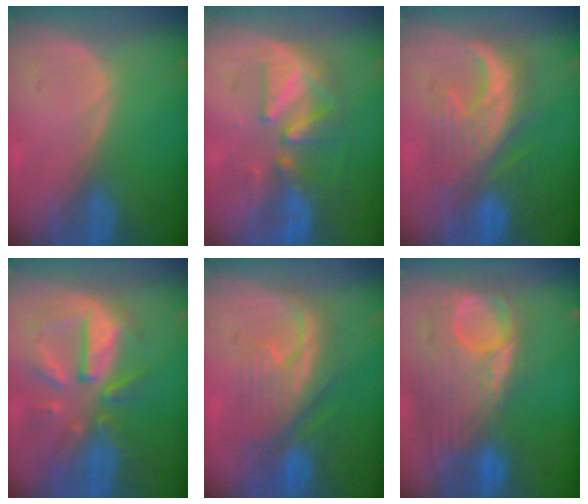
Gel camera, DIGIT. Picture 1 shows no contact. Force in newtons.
{"total": 8.2, "press": 8.0, "slide": 1.8}
{"total": 8.8, "press": 8.7, "slide": 0.5}
{"total": 10.7, "press": 9.5, "slide": 5.0}
{"total": 7.9, "press": 7.9, "slide": 1.1}
{"total": 12.7, "press": 10.7, "slide": 6.9}